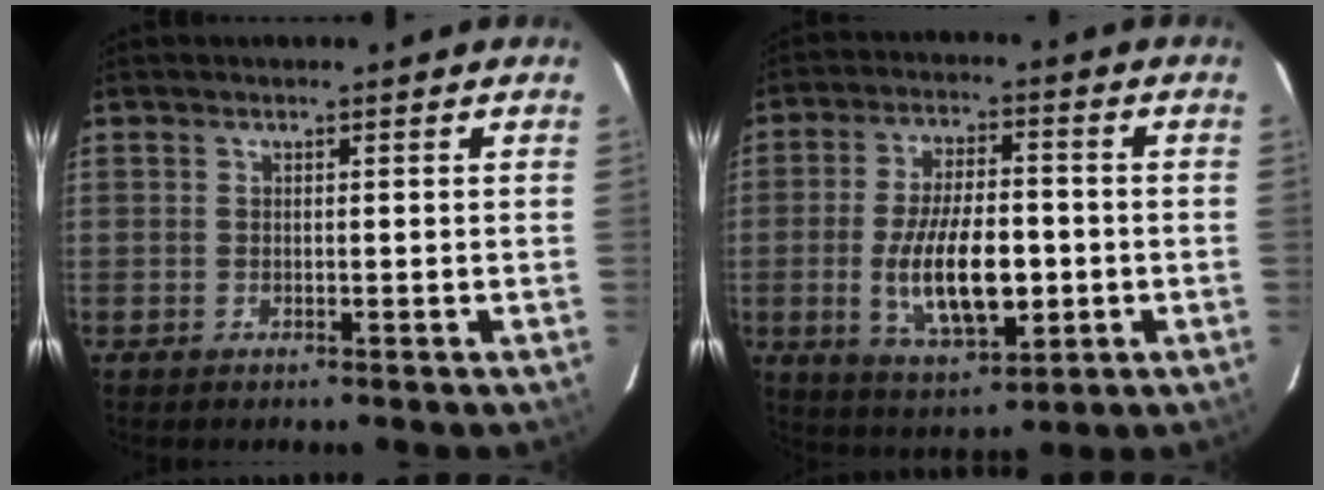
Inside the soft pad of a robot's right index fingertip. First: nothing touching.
{"total": 14.2, "force": [-2.6, 5.9, 12.6], "torque": [-0.241, -0.008, -0.035]}